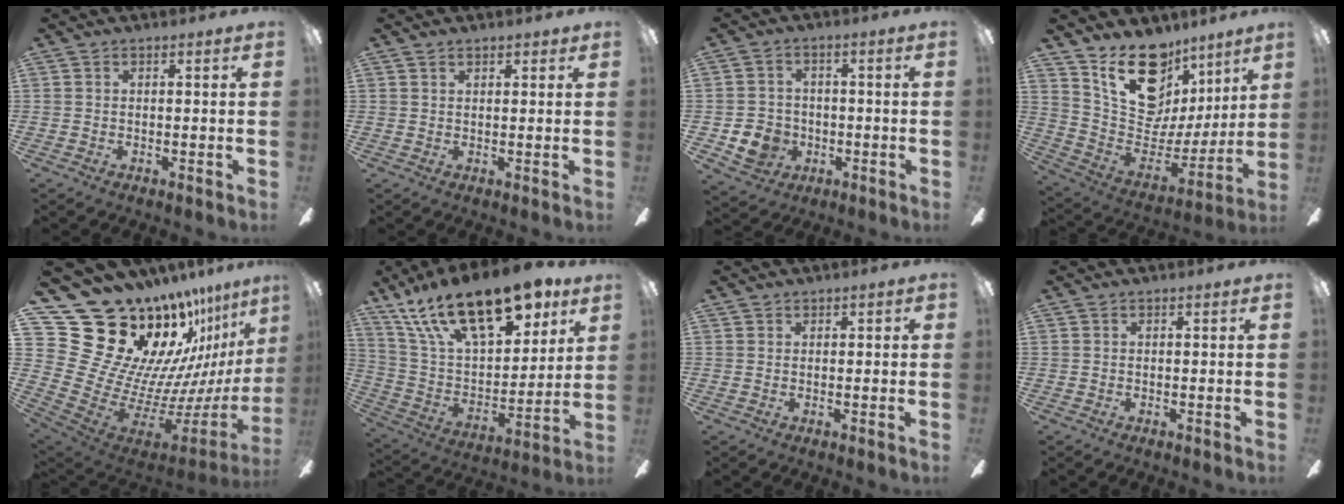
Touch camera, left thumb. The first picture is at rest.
{"total": 1.5, "force": [1.2, 0.7, 0.5], "torque": [-0.011, 0.000, 0.023]}
{"total": 7.2, "force": [-2.3, 6.5, 2.3], "torque": [-0.062, 0.017, -0.039]}
{"total": 22.1, "force": [13.5, 13.7, 10.9], "torque": [-0.167, -0.086, 0.252]}
{"total": 25.3, "force": [16.4, 15.0, 12.2], "torque": [-0.204, -0.188, 0.359]}
{"total": 24.0, "force": [15.5, 10.9, 14.7], "torque": [-0.262, -0.085, 0.271]}
{"total": 0.9, "force": [0.7, 0.6, 0.1], "torque": [0.007, -0.001, 0.010]}
{"total": 0.0}